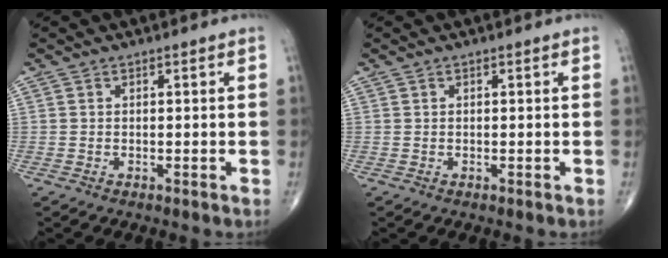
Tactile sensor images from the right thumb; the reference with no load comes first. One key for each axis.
{"total": 0.0}